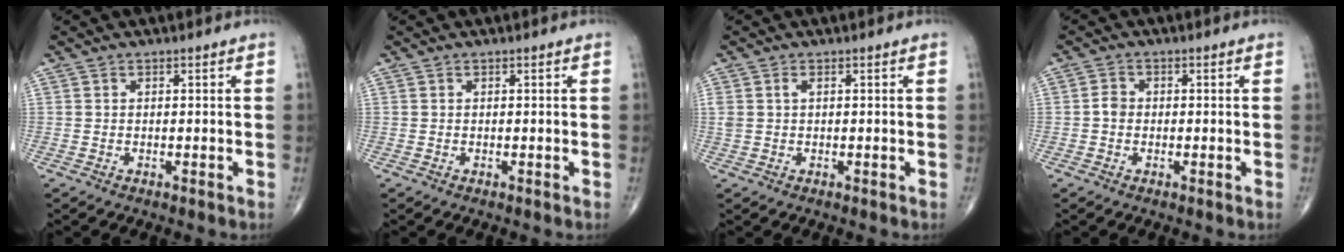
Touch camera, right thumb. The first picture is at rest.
{"total": 0.0}
{"total": 1.8, "force": [0.5, 1.0, 1.4], "torque": [-0.044, 0.009, 0.014]}
{"total": 1.9, "force": [-0.3, 1.6, 1.0], "torque": [-0.011, 0.006, -0.010]}